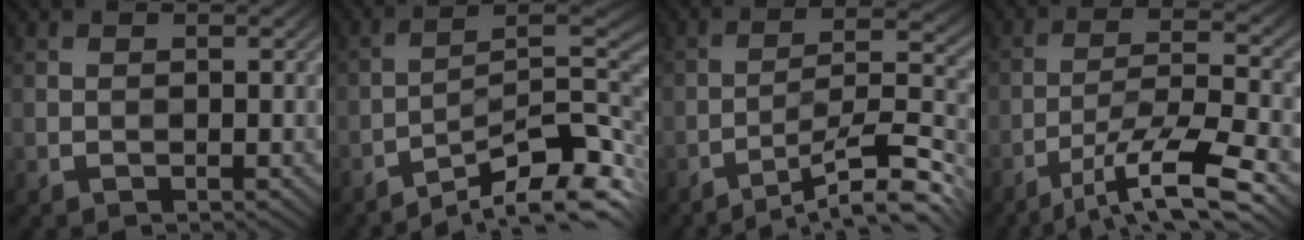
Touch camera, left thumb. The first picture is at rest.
{"total": 12.7, "force": [-8.4, 2.9, 9.0], "torque": [-0.143, 0.002, -0.137]}
{"total": 12.3, "force": [-9.2, 1.9, 7.9], "torque": [-0.137, 0.016, -0.137]}
{"total": 11.7, "force": [-7.6, 2.3, 8.7], "torque": [-0.160, 0.001, -0.132]}